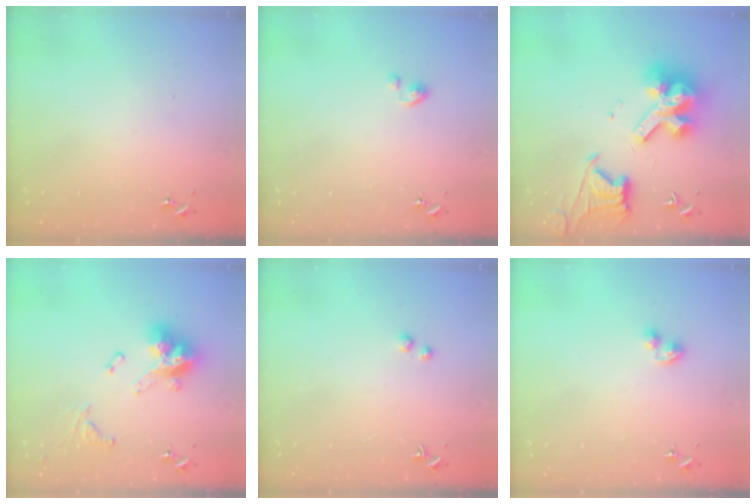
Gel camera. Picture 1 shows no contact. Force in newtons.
{"total": 2.4, "press": 2.4, "slide": 0.3}
{"total": 21.3, "press": 21.1, "slide": 2.6}
{"total": 18.3, "press": 18.2, "slide": 1.7}
{"total": 1.7, "press": 1.6, "slide": 0.1}
{"total": 4.4, "press": 4.3, "slide": 0.5}